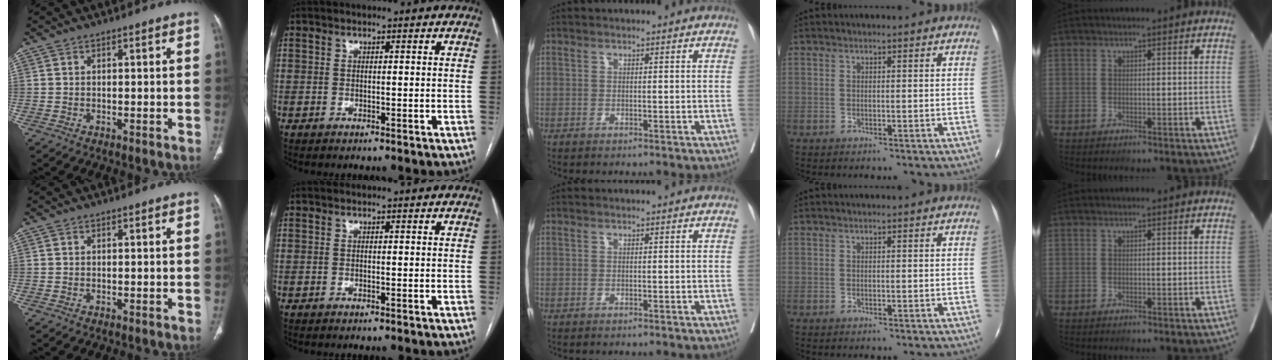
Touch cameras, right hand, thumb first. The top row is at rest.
{}